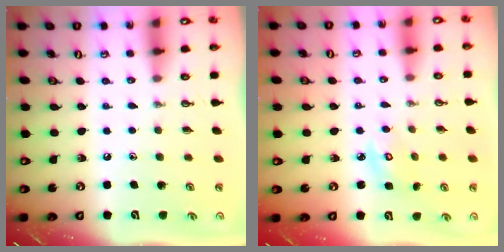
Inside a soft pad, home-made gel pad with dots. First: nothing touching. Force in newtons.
{"total": 3.2, "press": 3.2, "slide": 0.2}